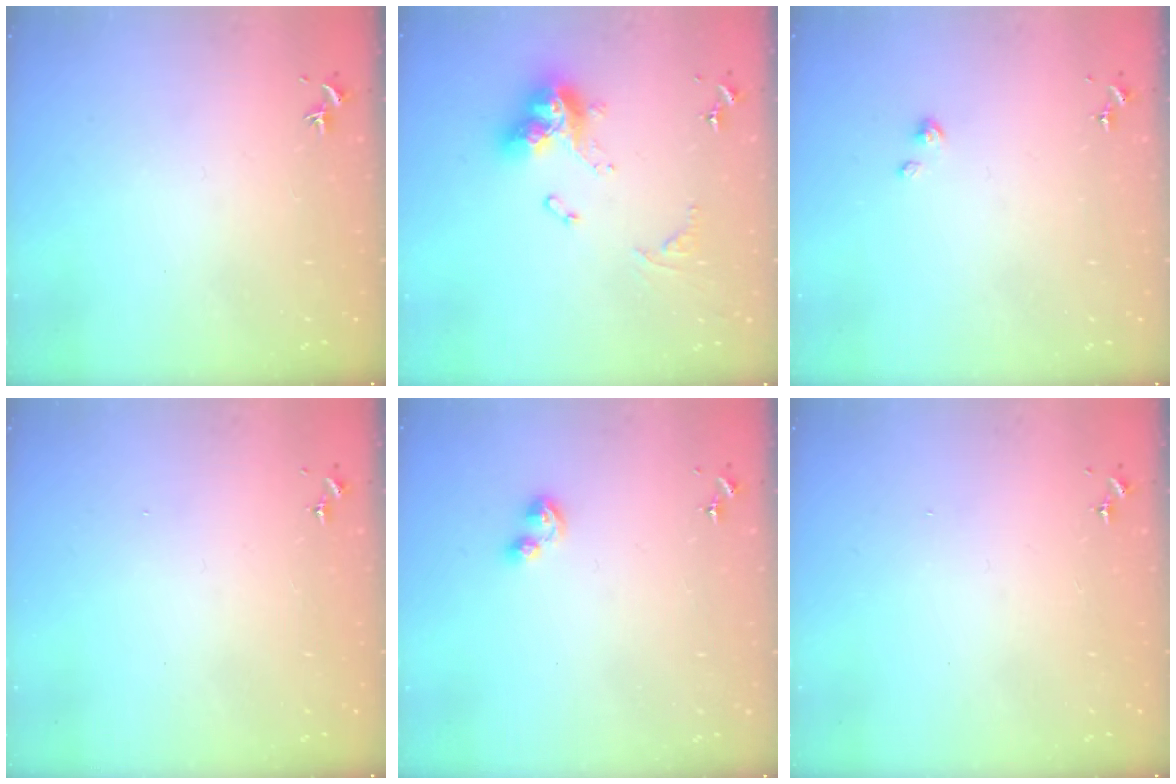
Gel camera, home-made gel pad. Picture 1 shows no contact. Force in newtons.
{"total": 14.6, "press": 14.6, "slide": 1.1}
{"total": 2.4, "press": 2.4, "slide": 0.3}
{"total": 0.0}
{"total": 5.0, "press": 5.0, "slide": 0.6}
{"total": 0.0}